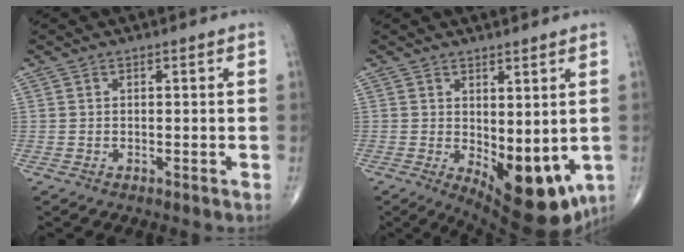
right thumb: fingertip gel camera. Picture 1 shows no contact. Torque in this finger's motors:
{"motor_torque": [-0.43, 1.20, 0.79, 0.45, 0.30]}